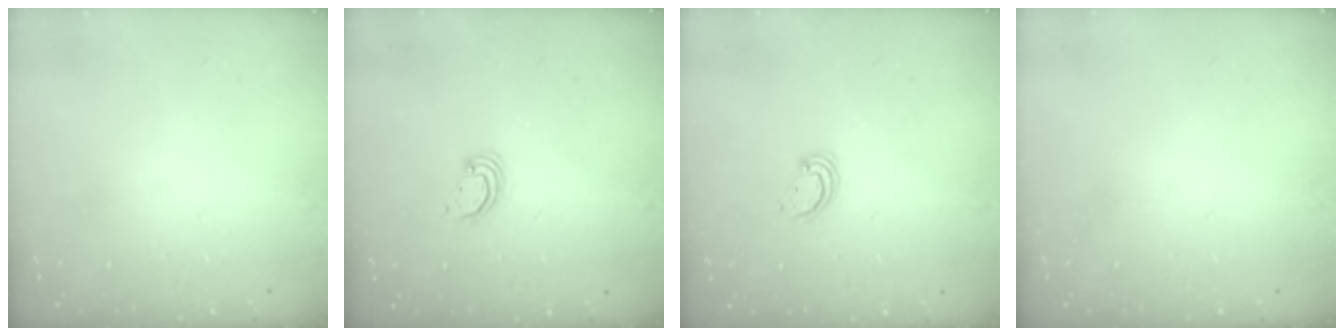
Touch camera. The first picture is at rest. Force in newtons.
{"total": 2.6, "press": 2.6, "slide": 0.2}
{"total": 2.6, "press": 2.6, "slide": 0.3}
{"total": 0.0}